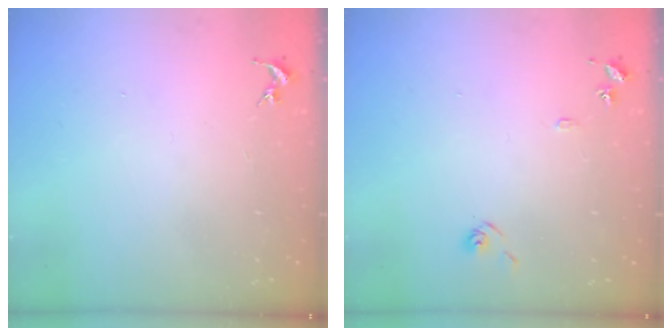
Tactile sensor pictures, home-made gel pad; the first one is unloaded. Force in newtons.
{"total": 7.2, "press": 7.2, "slide": 0.7}